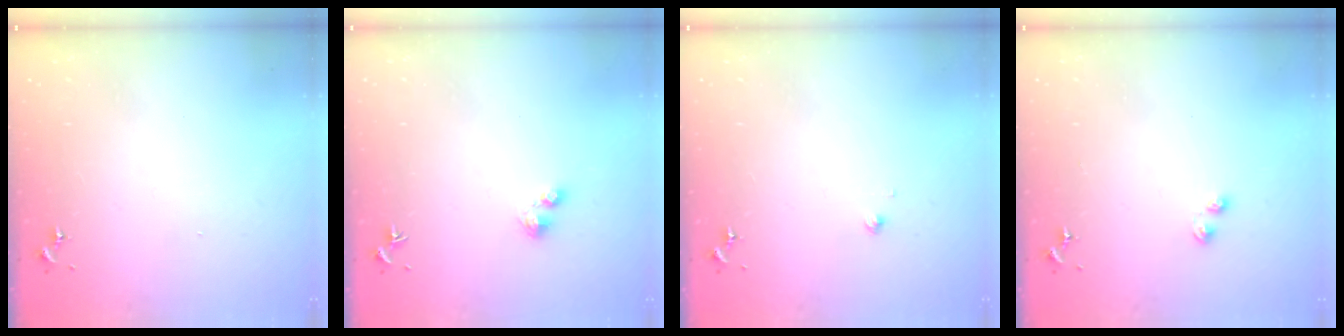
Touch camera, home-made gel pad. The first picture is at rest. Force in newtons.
{"total": 2.7, "press": 2.7, "slide": 0.4}
{"total": 1.9, "press": 1.9, "slide": 0.1}
{"total": 2.3, "press": 2.2, "slide": 0.5}